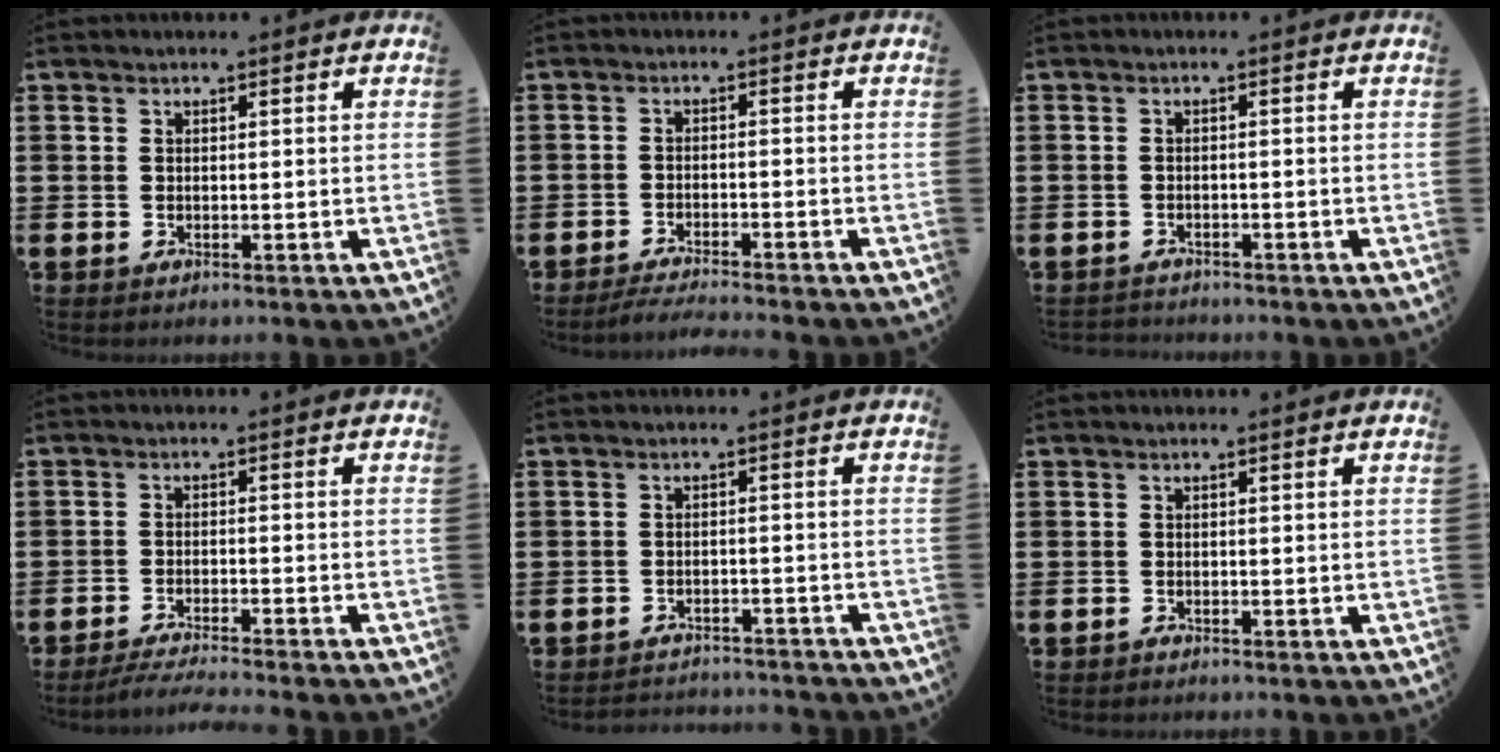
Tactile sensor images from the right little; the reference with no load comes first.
{"total": 2.0, "force": [-1.9, -0.2, 0.7], "torque": [-0.011, 0.004, -0.037]}
{"total": 1.0, "force": [-0.9, 0.1, -0.1], "torque": [0.000, 0.002, -0.021]}
{"total": 2.4, "force": [-2.1, -0.3, 1.2], "torque": [-0.017, 0.000, -0.039]}
{"total": 1.7, "force": [-1.7, -0.1, -0.2], "torque": [-0.003, 0.003, -0.038]}
{"total": 0.0}